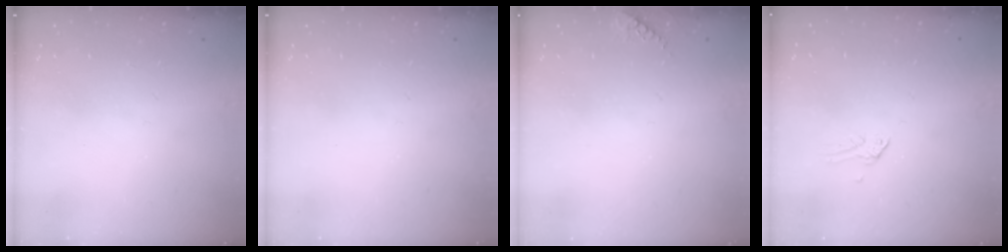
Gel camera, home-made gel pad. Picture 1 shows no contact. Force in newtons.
{"total": 0.0}
{"total": 5.8, "press": 5.7, "slide": 0.7}
{"total": 0.0}